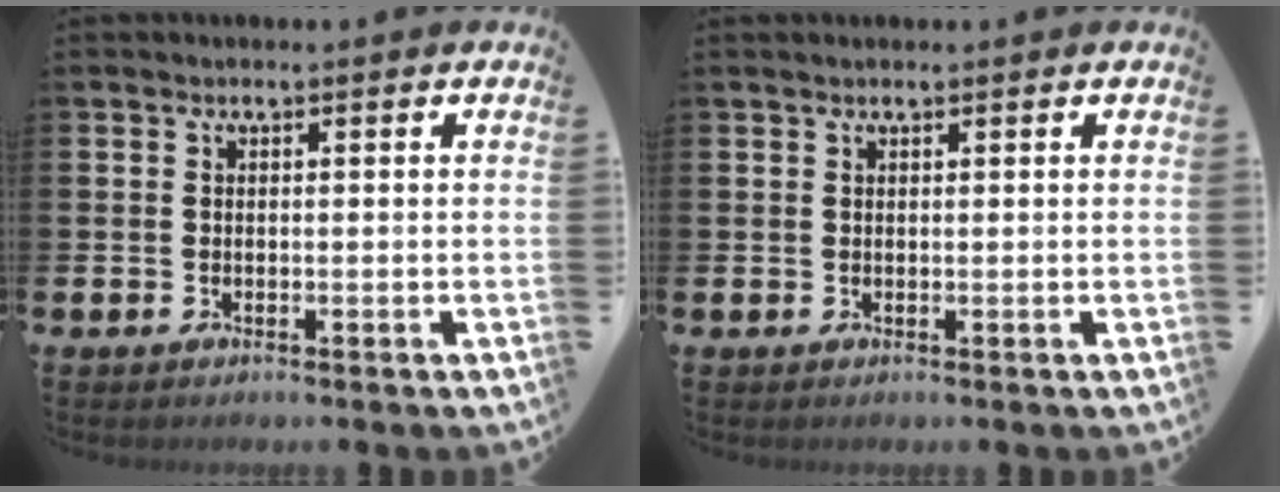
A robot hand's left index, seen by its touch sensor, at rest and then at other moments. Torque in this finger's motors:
{"motor_torque": [1.08, -1.06, 0.09, 0.00]}